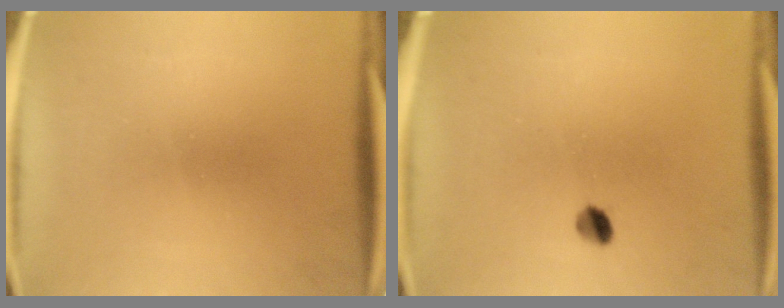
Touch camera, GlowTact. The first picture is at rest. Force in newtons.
{"total": 2.5}